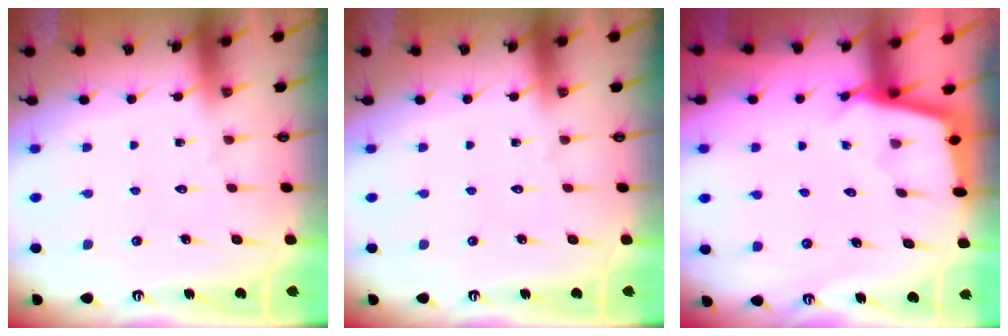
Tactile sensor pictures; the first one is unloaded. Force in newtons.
{"total": 0.0}
{"total": 2.5, "press": 2.5, "slide": 0.2}